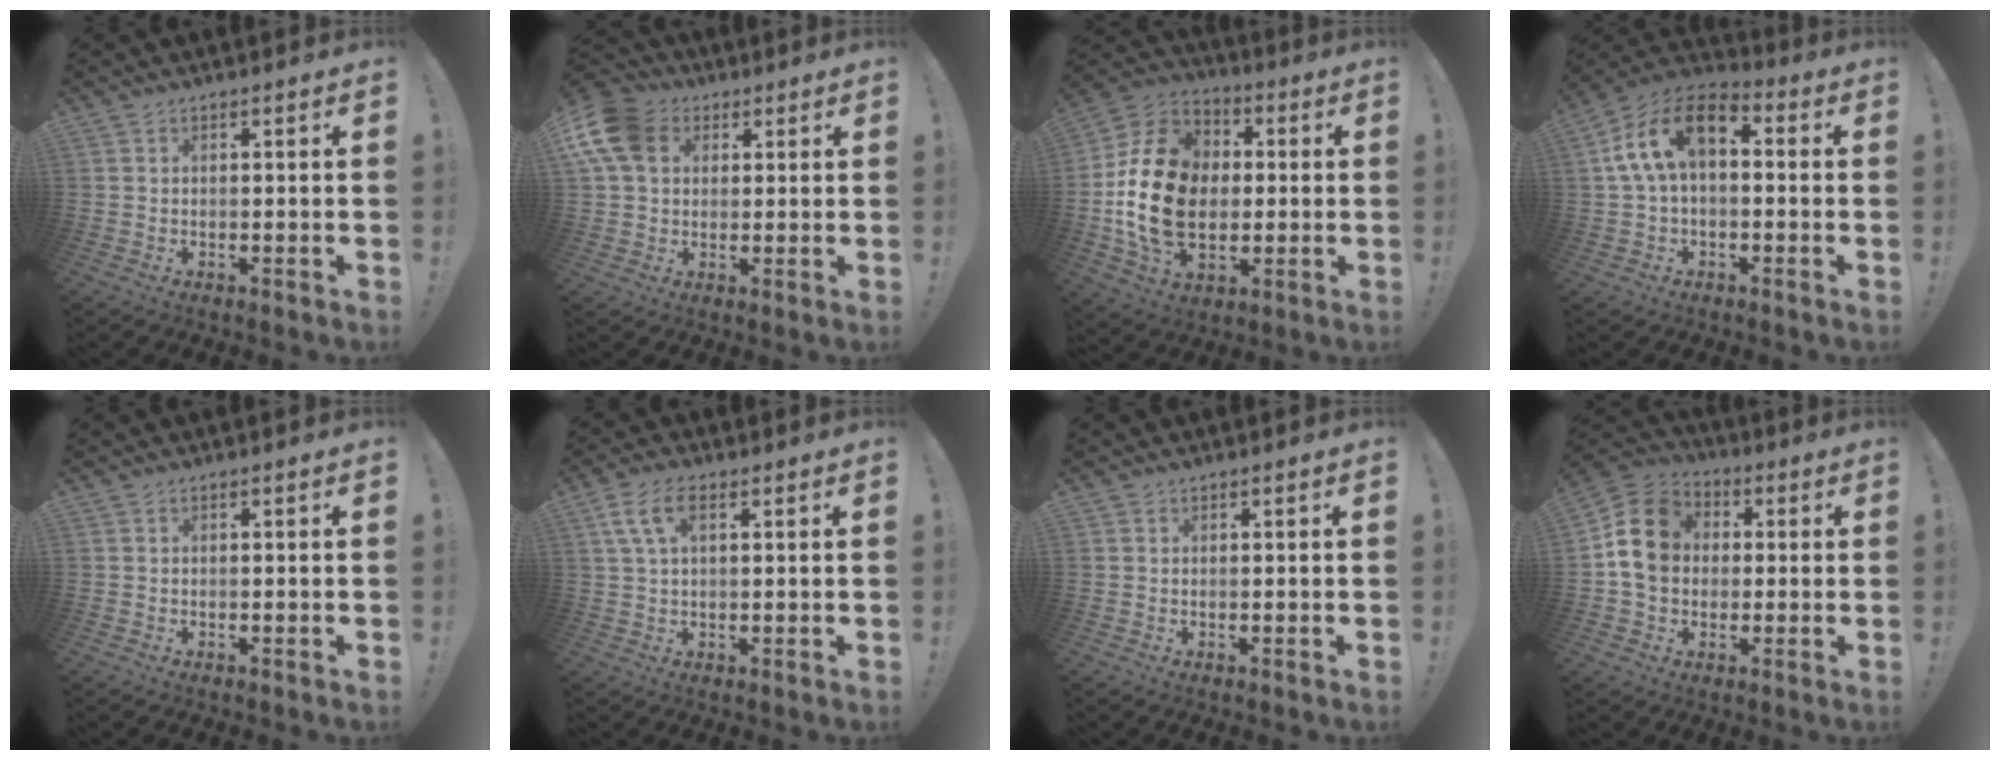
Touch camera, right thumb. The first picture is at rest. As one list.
[{"total": 13.3, "force": [3.8, 10.2, 7.6], "torque": [-0.146, -0.003, 0.076]}, {"total": 22.5, "force": [-1.0, 16.5, 15.3], "torque": [-0.280, 0.024, -0.004]}, {"total": 14.3, "force": [3.1, 8.4, 11.1], "torque": [-0.208, 0.008, 0.057]}, {"total": 0.0}, {"total": 7.5, "force": [2.9, 3.7, 5.8], "torque": [-0.121, 0.009, 0.057]}, {"total": 0.5, "force": [0.5, 0.0, -0.1], "torque": [0.011, -0.005, 0.008]}, {"total": 14.3, "force": [1.7, 11.8, 7.9], "torque": [-0.124, 0.013, 0.038]}]